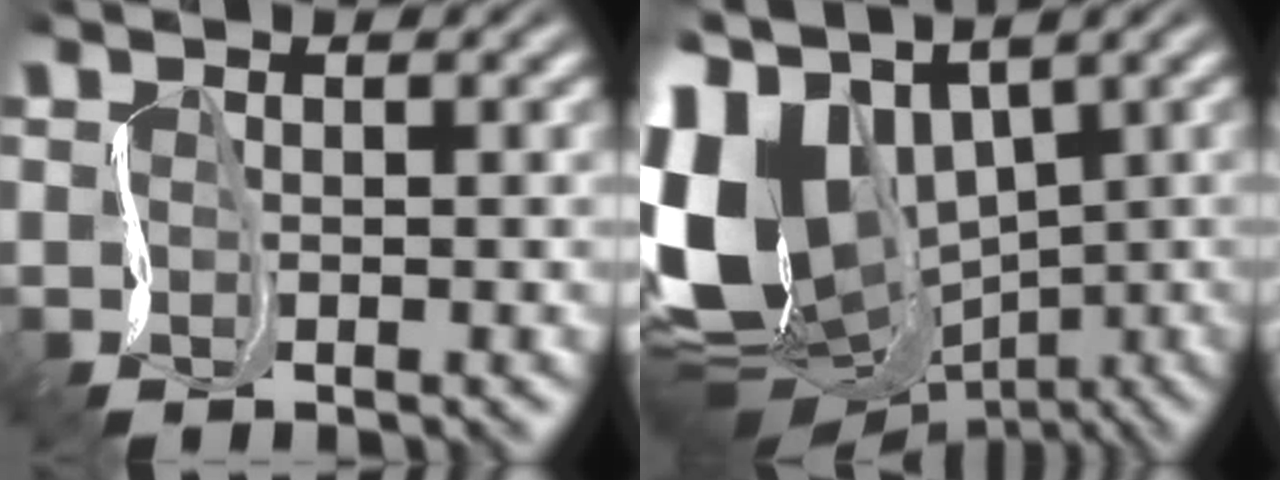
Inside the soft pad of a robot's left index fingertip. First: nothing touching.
{"total": 16.0, "force": [0.5, 11.4, 11.1], "torque": [-0.263, -0.005, 0.020]}